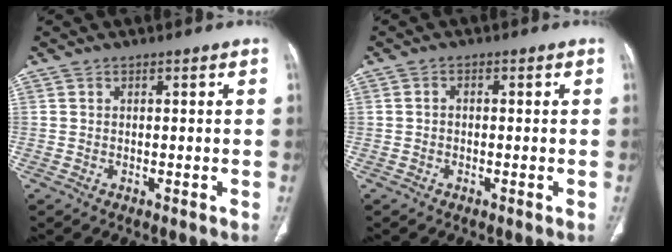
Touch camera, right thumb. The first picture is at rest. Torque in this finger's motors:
{"motor_torque": [-0.33, 0.31, -0.37, 0.07, 0.08]}